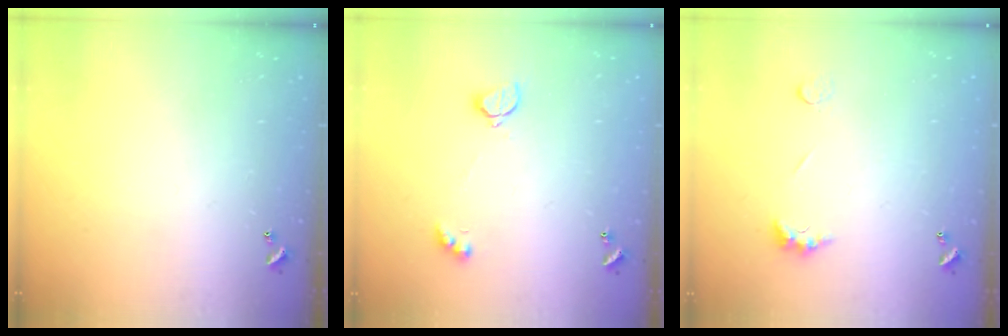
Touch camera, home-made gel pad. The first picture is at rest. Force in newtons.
{"total": 2.4, "press": 2.3, "slide": 0.8}
{"total": 2.5, "press": 2.4, "slide": 0.7}